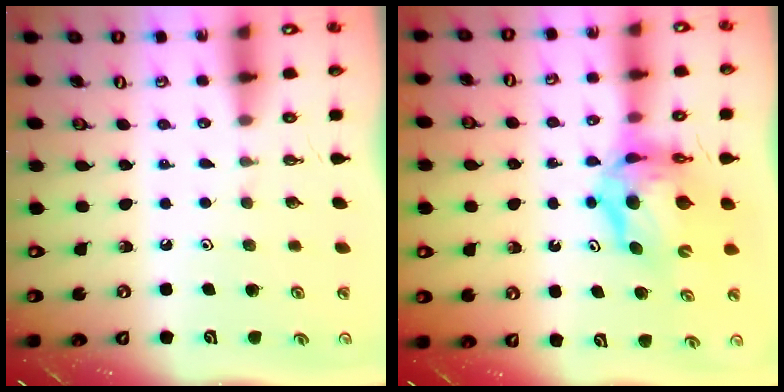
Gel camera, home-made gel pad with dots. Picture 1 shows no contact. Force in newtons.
{"total": 10.6, "press": 10.5, "slide": 1.1}